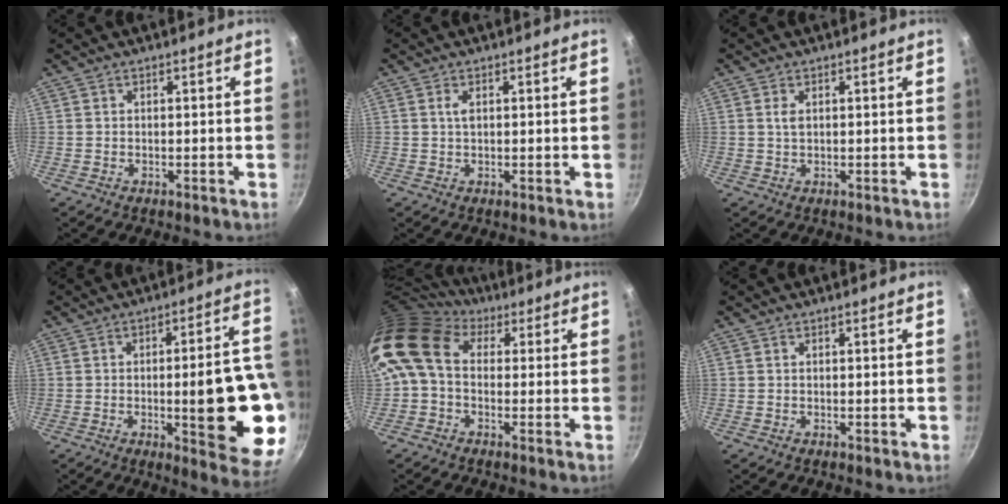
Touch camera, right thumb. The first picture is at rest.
{"total": 1.3, "force": [0.4, 0.5, 1.2], "torque": [-0.021, 0.000, 0.006]}
{"total": 1.6, "force": [0.5, 0.9, 1.3], "torque": [-0.024, -0.001, 0.010]}
{"total": 17.9, "force": [-3.8, 4.8, 16.8], "torque": [-0.175, 0.019, -0.048]}
{"total": 12.0, "force": [2.1, 8.6, 8.1], "torque": [-0.147, 0.023, 0.017]}
{"total": 0.0}